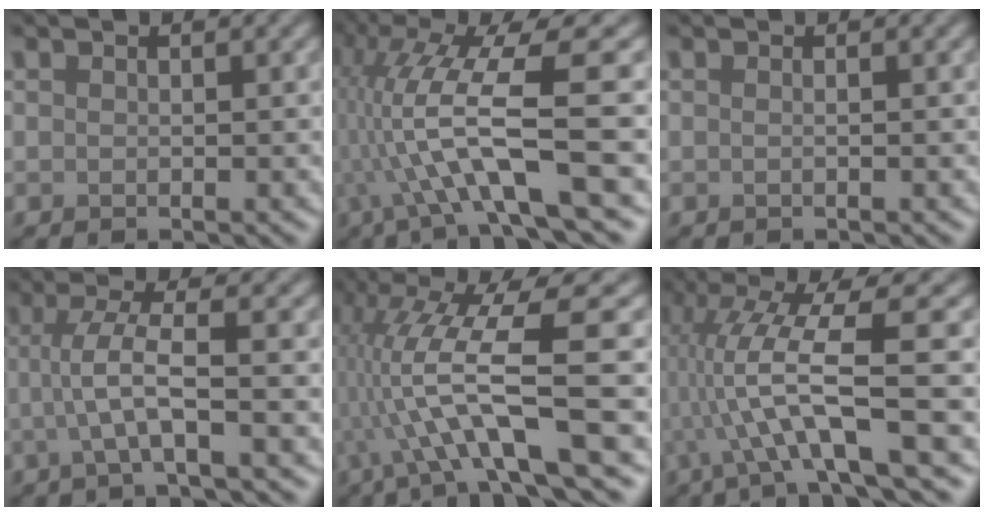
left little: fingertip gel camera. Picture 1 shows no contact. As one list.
[{"total": 12.0, "force": [-0.6, 2.3, 11.7], "torque": [-0.213, 0.014, -0.002]}, {"total": 0.7, "force": [-0.2, 0.3, 0.6], "torque": [-0.006, -0.001, -0.014]}, {"total": 4.0, "force": [-0.7, 0.6, 3.9], "torque": [-0.077, 0.002, -0.011]}, {"total": 12.6, "force": [-1.0, 2.4, 12.3], "torque": [-0.225, 0.017, -0.008]}, {"total": 10.0, "force": [-0.7, 1.8, 9.8], "torque": [-0.174, 0.007, -0.012]}]